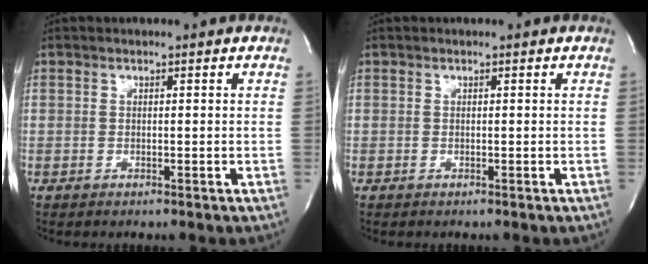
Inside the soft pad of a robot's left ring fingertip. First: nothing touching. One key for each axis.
{"total": 0.0}